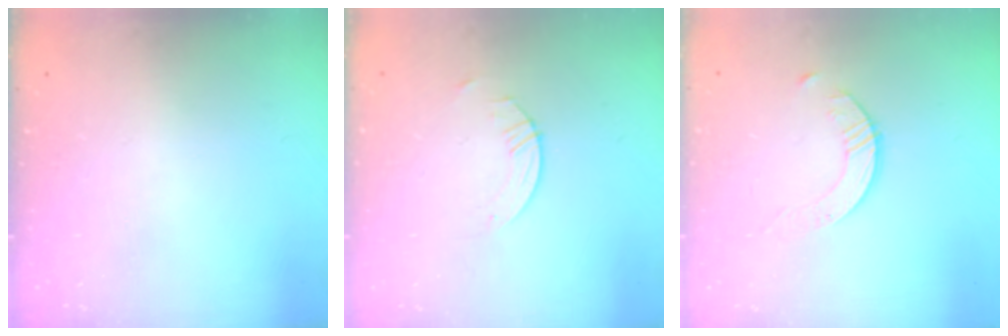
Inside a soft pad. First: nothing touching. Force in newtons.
{"total": 0.8, "press": 0.8, "slide": 0.2}
{"total": 2.6, "press": 2.6, "slide": 0.3}